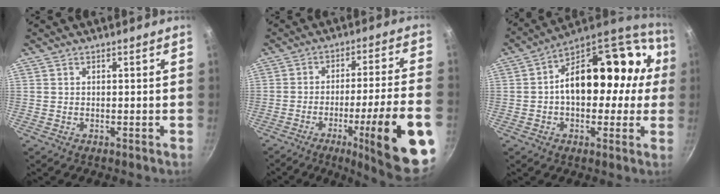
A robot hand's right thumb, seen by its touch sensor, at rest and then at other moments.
{"total": 20.9, "force": [-8.6, 2.8, 18.9], "torque": [-0.245, 0.029, -0.120]}
{"total": 23.8, "force": [2.5, 16.1, 17.3], "torque": [-0.218, 0.058, 0.034]}